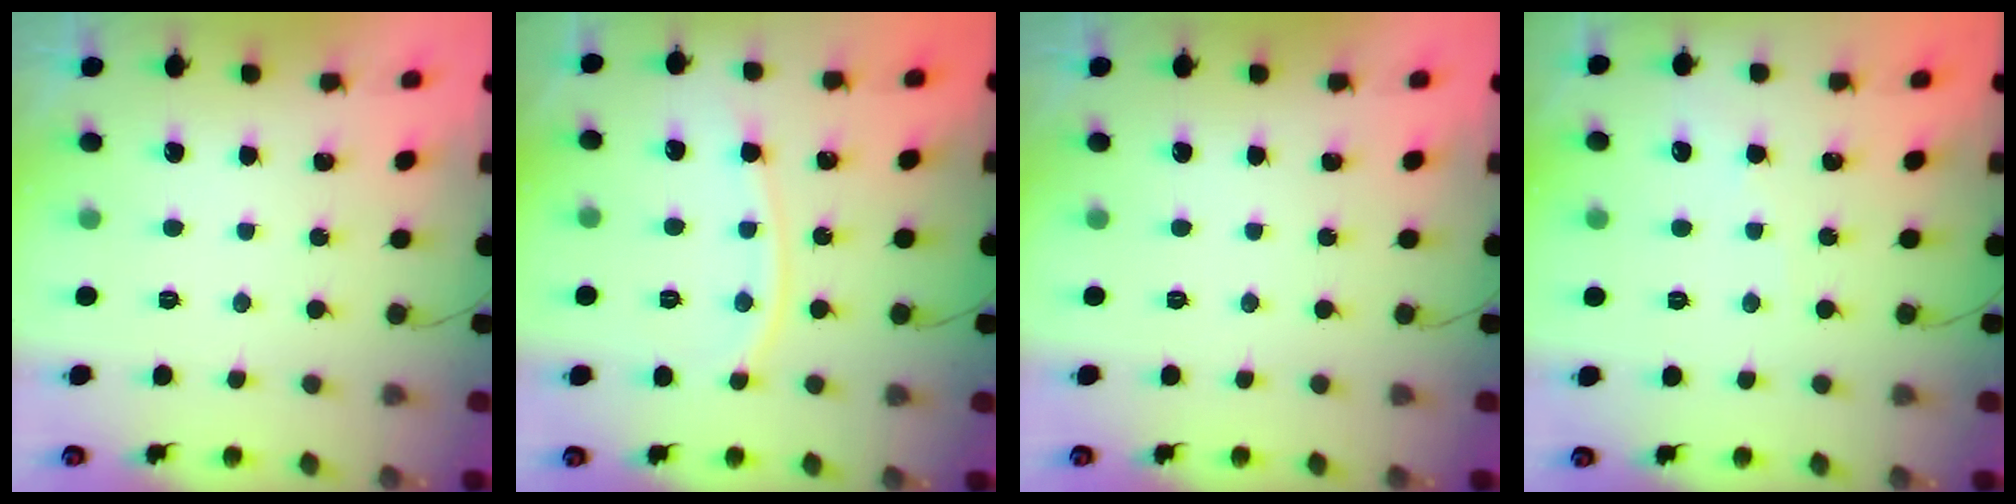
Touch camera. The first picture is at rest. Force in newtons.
{"total": 8.9, "press": 8.9, "slide": 1.0}
{"total": 0.0}
{"total": 2.7, "press": 2.6, "slide": 0.4}